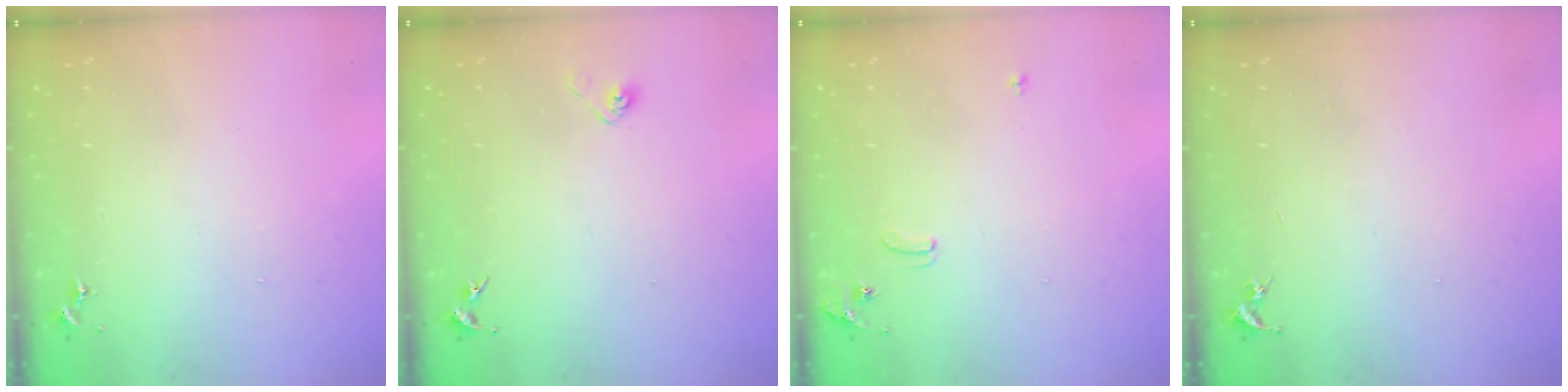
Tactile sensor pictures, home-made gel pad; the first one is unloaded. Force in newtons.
{"total": 2.9, "press": 2.8, "slide": 0.8}
{"total": 6.1, "press": 6.0, "slide": 0.9}
{"total": 0.0}